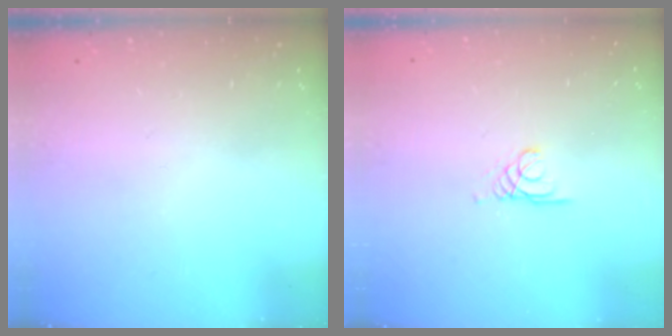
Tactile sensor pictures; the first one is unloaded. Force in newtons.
{"total": 1.7, "press": 1.7, "slide": 0.1}